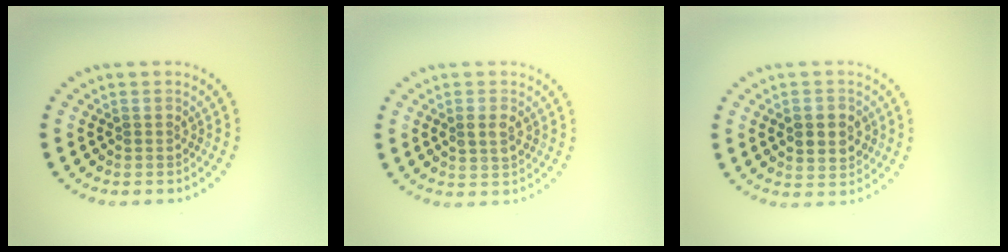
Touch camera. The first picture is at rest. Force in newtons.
{"total": 1.8, "press": 1.8, "slide": 0.1}
{"total": 3.2, "press": 3.2, "slide": 0.3}